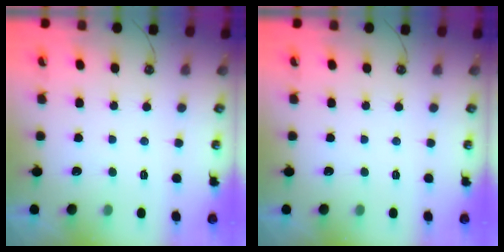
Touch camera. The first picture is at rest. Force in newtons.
{"total": 0.0}